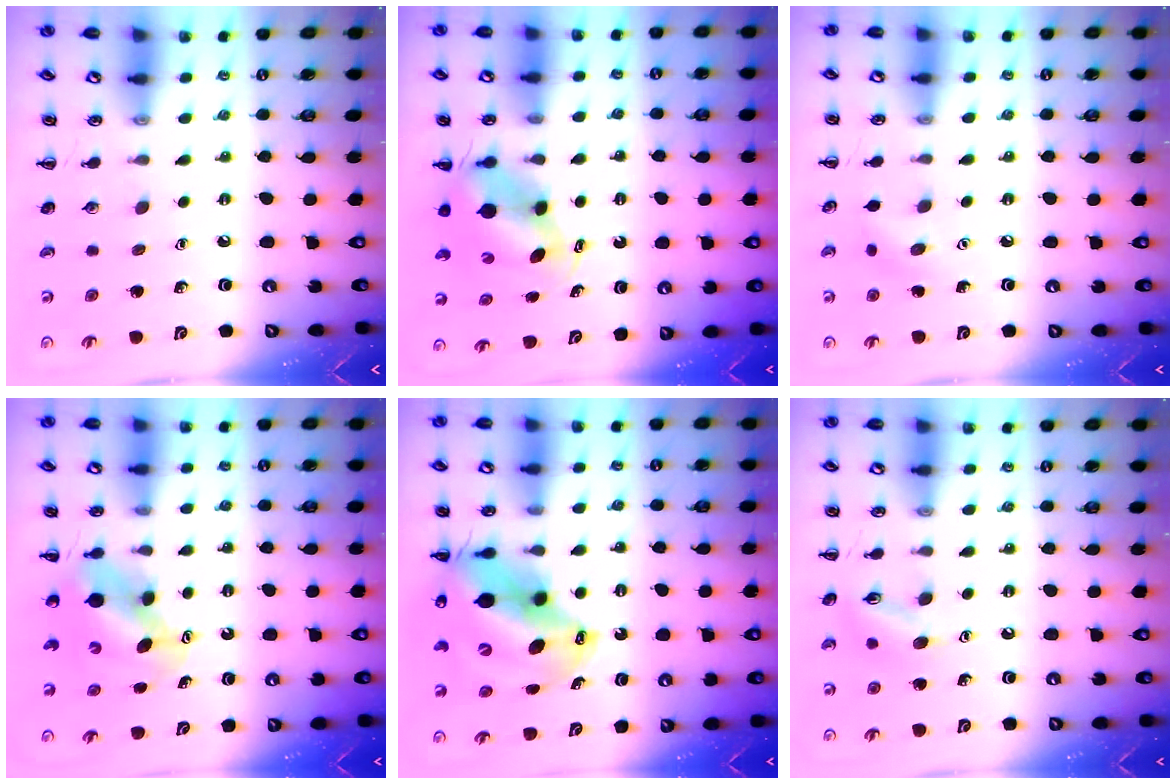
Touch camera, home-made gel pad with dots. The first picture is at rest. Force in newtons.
{"total": 5.3, "press": 5.2, "slide": 1.0}
{"total": 4.3, "press": 4.1, "slide": 1.1}
{"total": 7.1, "press": 7.0, "slide": 1.4}
{"total": 17.1, "press": 16.5, "slide": 4.6}
{"total": 9.1, "press": 9.1, "slide": 0.7}